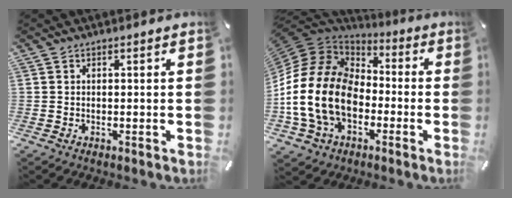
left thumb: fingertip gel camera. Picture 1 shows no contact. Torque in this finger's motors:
{"motor_torque": [1.72, 3.21, 2.77, 0.00, 1.05]}